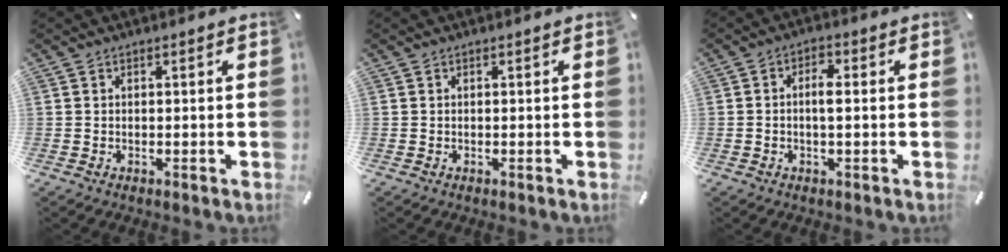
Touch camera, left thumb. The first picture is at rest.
{"total": 0.0}
{"total": 3.7, "force": [-0.2, 1.5, 3.4], "torque": [-0.057, 0.005, -0.006]}